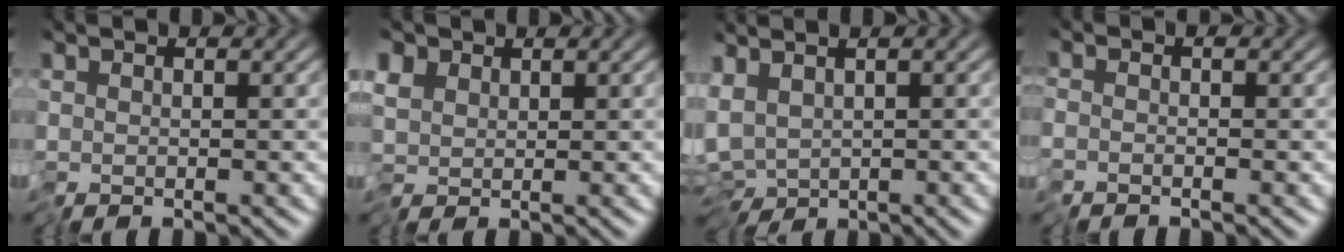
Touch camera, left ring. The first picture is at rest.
{"total": 1.3, "force": [0.2, 1.1, 0.6], "torque": [-0.010, 0.003, -0.002]}
{"total": 4.9, "force": [-1.2, 2.6, 4.0], "torque": [-0.062, -0.016, -0.008]}
{"total": 0.7, "force": [-0.6, -0.2, 0.1], "torque": [0.007, 0.000, -0.014]}